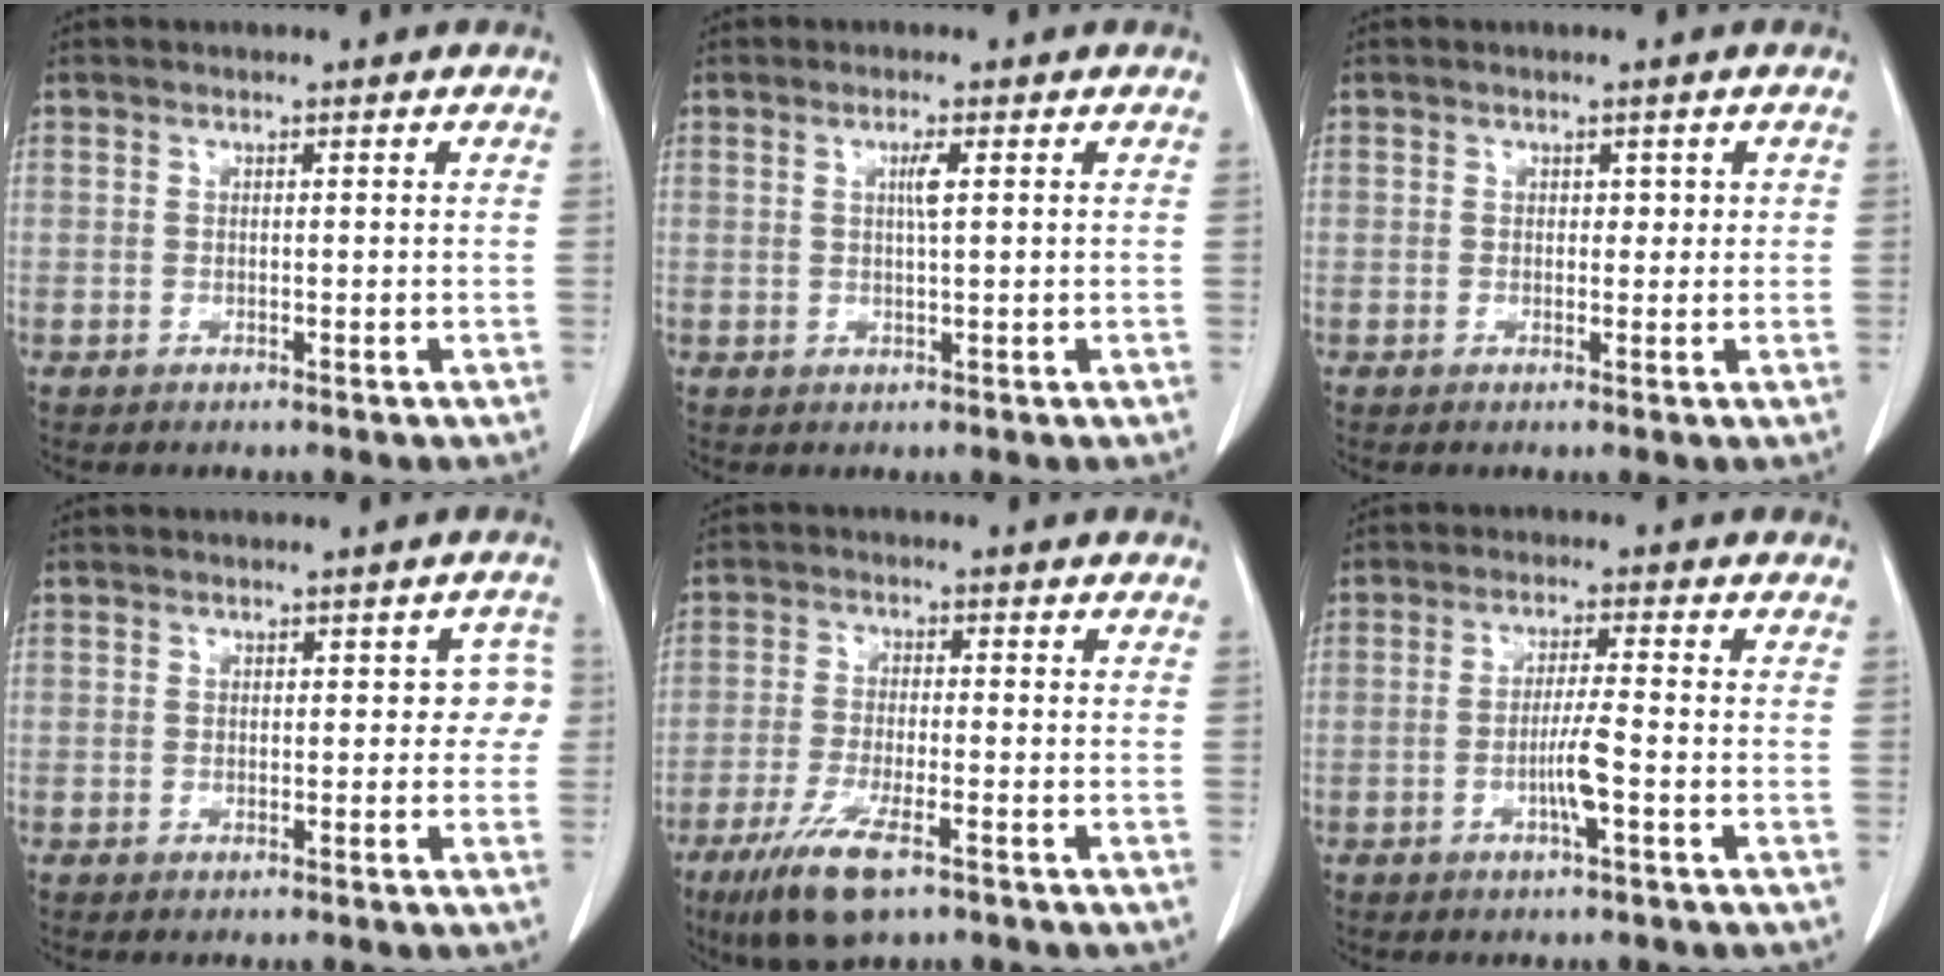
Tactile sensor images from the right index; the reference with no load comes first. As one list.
[{"total": 2.0, "force": [0.5, -0.1, 1.9], "torque": [-0.037, 0.000, 0.009]}, {"total": 1.4, "force": [0.4, 1.0, 0.8], "torque": [-0.001, 0.001, 0.003]}, {"total": 2.7, "force": [0.1, 1.8, 1.9], "torque": [-0.002, 0.022, -0.003]}, {"total": 8.6, "force": [-5.2, 1.8, 6.6], "torque": [-0.133, -0.020, -0.089]}, {"total": 4.2, "force": [-1.4, -0.4, 3.9], "torque": [-0.078, -0.002, -0.026]}]